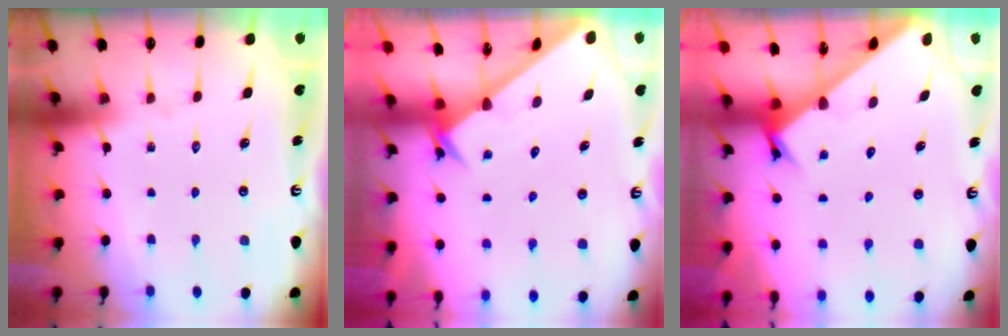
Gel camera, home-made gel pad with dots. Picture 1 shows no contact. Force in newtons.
{"total": 2.3, "press": 2.3, "slide": 0.2}
{"total": 2.1, "press": 2.1, "slide": 0.1}